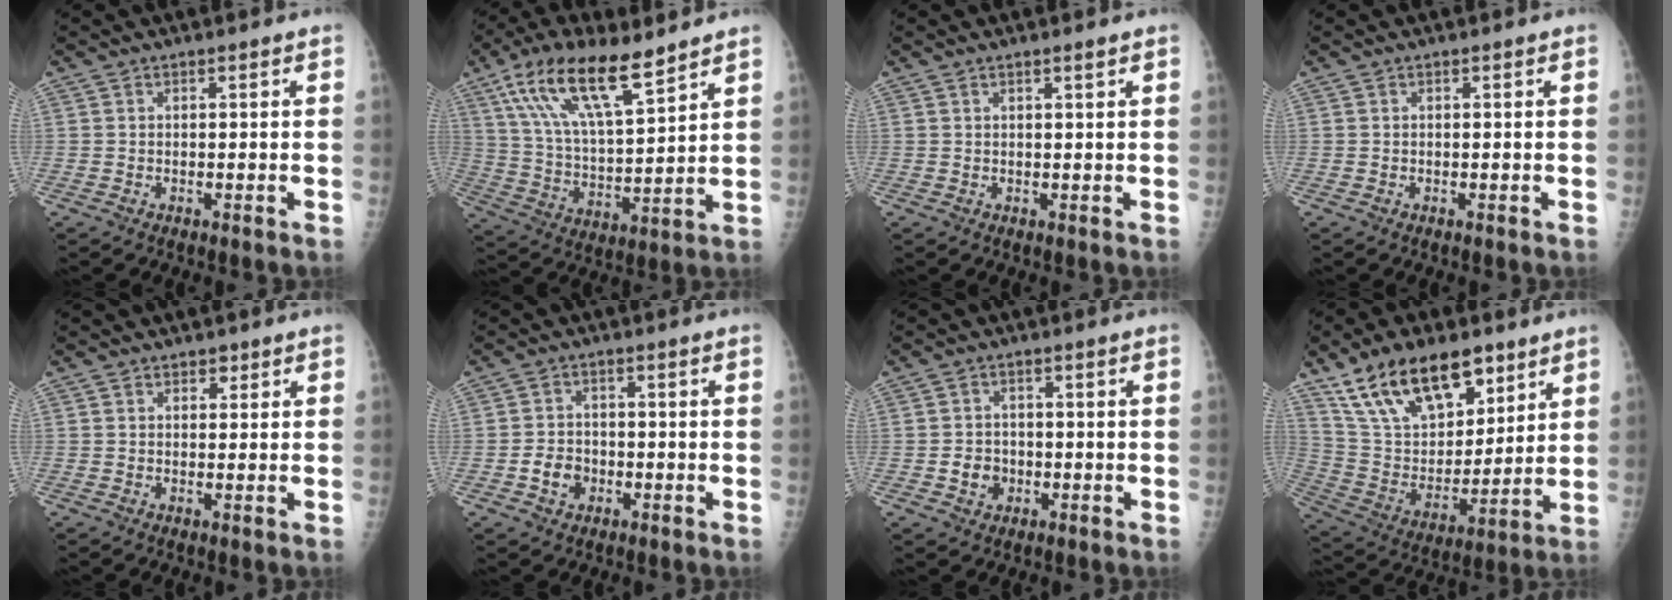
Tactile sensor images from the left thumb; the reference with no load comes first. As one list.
[{"total": 17.1, "force": [10.7, 5.4, 12.3], "torque": [-0.209, -0.040, 0.207]}, {"total": 0.9, "force": [0.6, 0.0, 0.6], "torque": [-0.009, -0.004, 0.012]}, {"total": 0.0}, {"total": 1.5, "force": [0.9, 1.1, 0.5], "torque": [0.007, -0.005, 0.011]}, {"total": 4.4, "force": [-1.5, 3.6, 2.1], "torque": [-0.021, 0.012, -0.026]}, {"total": 3.8, "force": [-1.0, 3.4, 1.5], "torque": [-0.009, 0.006, -0.014]}, {"total": 21.5, "force": [13.5, 10.9, 12.7], "torque": [-0.186, -0.043, 0.253]}]